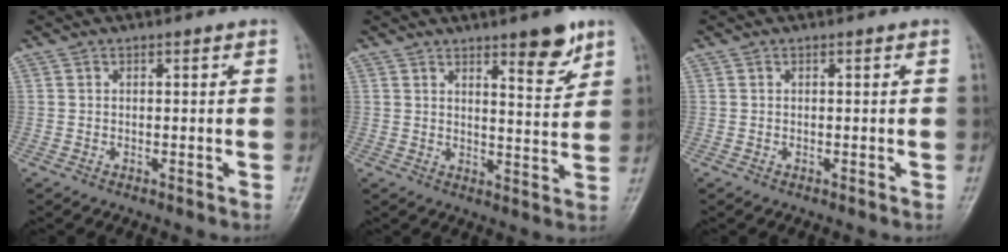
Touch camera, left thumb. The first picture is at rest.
{"total": 7.7, "force": [4.9, 2.1, 5.6], "torque": [-0.062, -0.035, 0.067]}
{"total": 0.0}